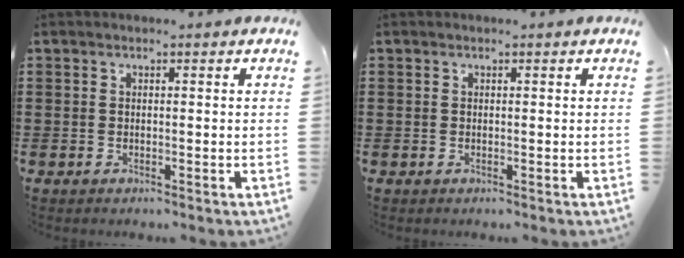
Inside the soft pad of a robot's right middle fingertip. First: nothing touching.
{"total": 0.0}